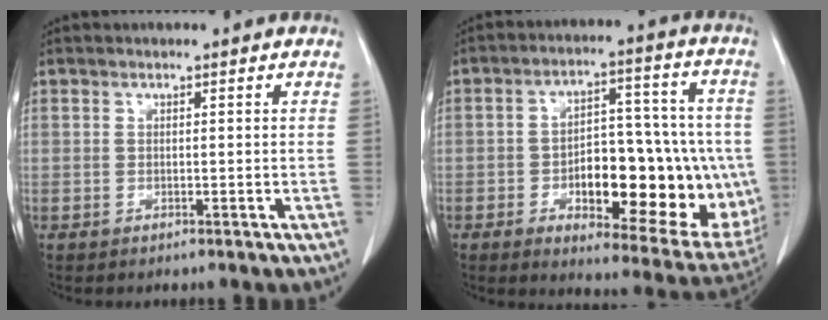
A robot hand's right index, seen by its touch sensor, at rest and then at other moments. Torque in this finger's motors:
{"motor_torque": [0.73, -0.20, 0.39, 0.15]}